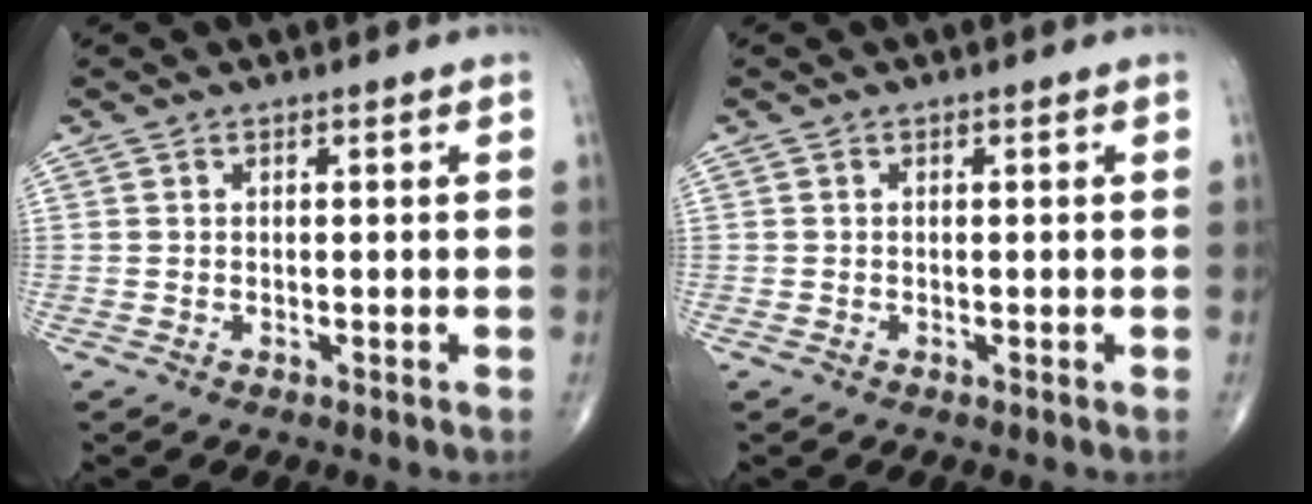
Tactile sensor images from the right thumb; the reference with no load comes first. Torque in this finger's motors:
{"motor_torque": [0.81, 0.44, -0.30, -0.03, 0.05]}